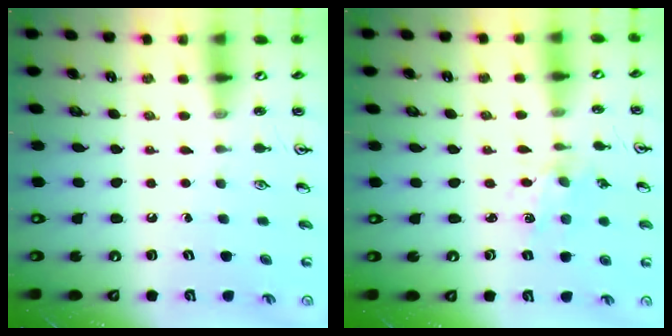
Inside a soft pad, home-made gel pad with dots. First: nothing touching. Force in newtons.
{"total": 2.0, "press": 2.0, "slide": 0.3}